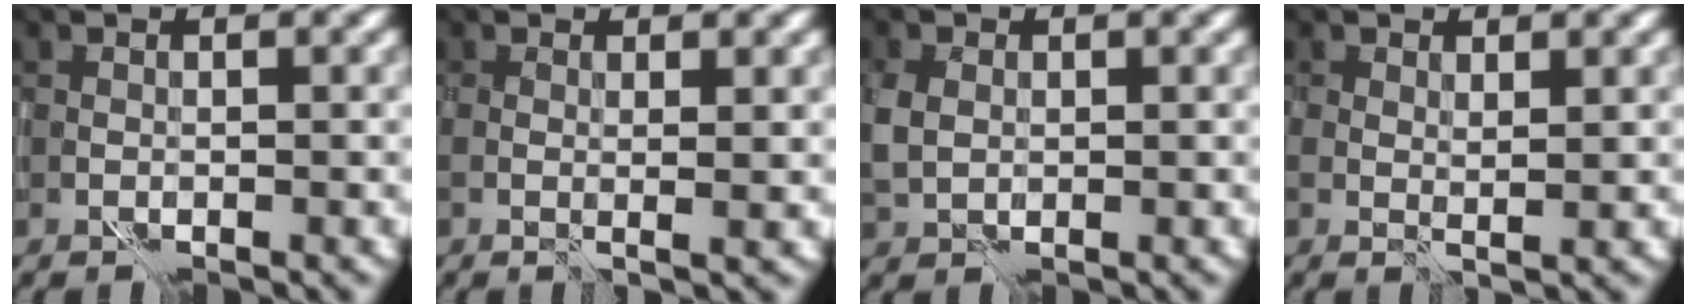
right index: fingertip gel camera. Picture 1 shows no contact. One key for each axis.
{"total": 1.8, "fx": 0.4, "fy": 0.3, "fz": 1.8, "tx": -0.027, "ty": -0.002, "tz": 0.006}
{"total": 2.6, "fx": 0.4, "fy": 2.0, "fz": 1.5, "tx": -0.043, "ty": 0.004, "tz": 0.006}
{"total": 1.7, "fx": 0.9, "fy": 0.9, "fz": 1.2, "tx": -0.023, "ty": -0.001, "tz": 0.017}